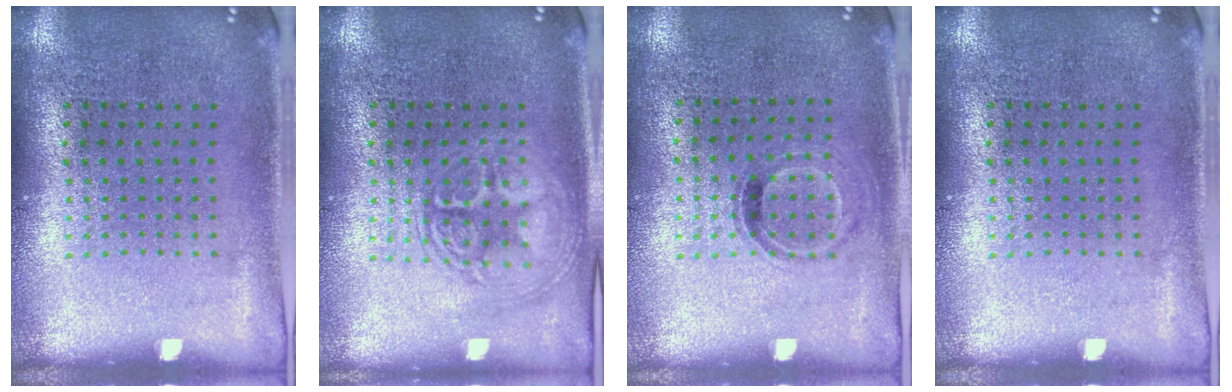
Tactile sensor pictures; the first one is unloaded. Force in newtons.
{"total": 2.8, "press": 2.8, "slide": 0.4}
{"total": 0.9, "press": 0.8, "slide": 0.5}
{"total": 0.0}